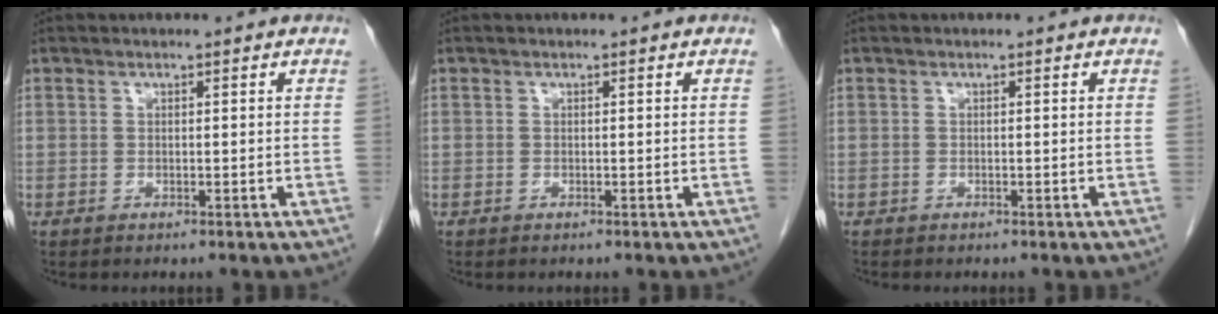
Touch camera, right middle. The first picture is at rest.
{"total": 0.0}
{"total": 0.0}